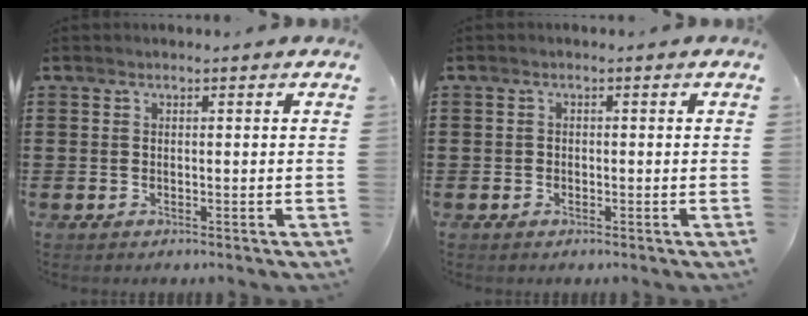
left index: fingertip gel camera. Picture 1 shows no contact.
{"total": 0.6, "force": [-0.2, 0.5, 0.1], "torque": [-0.003, 0.002, -0.006]}